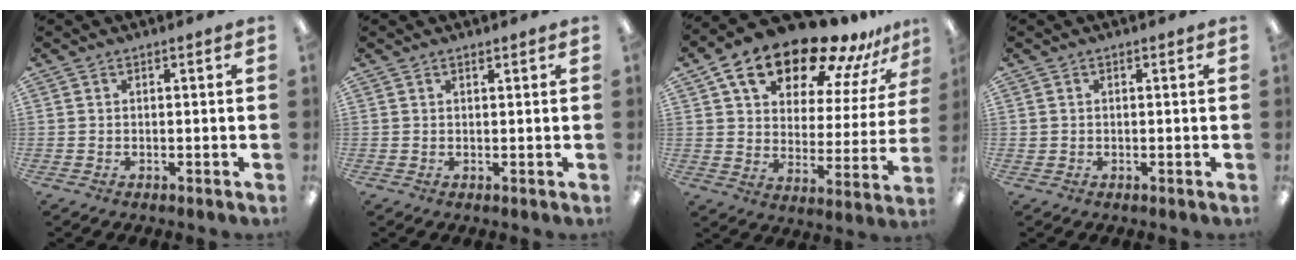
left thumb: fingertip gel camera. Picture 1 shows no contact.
{"total": 0.6, "force": [0.6, 0.1, 0.1], "torque": [-0.003, -0.001, 0.011]}
{"total": 20.1, "force": [14.9, 8.3, 10.7], "torque": [-0.177, -0.099, 0.253]}
{"total": 0.6, "force": [0.1, 0.6, 0.0], "torque": [0.000, 0.005, 0.000]}